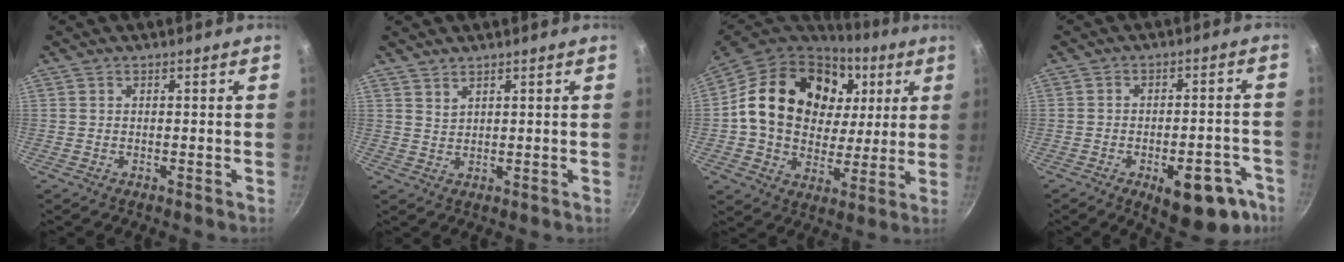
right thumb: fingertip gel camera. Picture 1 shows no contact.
{"total": 1.7, "force": [1.5, 0.5, 0.6], "torque": [-0.007, -0.008, 0.031]}
{"total": 24.6, "force": [6.8, 18.5, 14.7], "torque": [-0.236, 0.007, 0.115]}
{"total": 14.0, "force": [-6.9, 6.7, 10.2], "torque": [-0.077, 0.037, -0.079]}